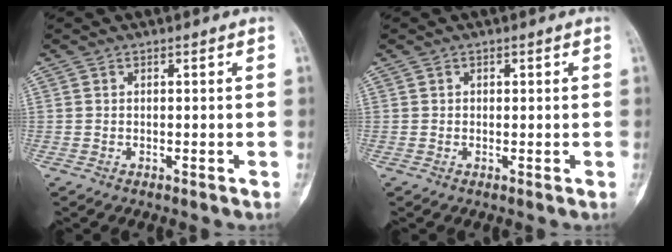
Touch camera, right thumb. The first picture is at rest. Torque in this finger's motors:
{"motor_torque": [-0.29, 0.17, 0.04, 0.14, 0.03]}